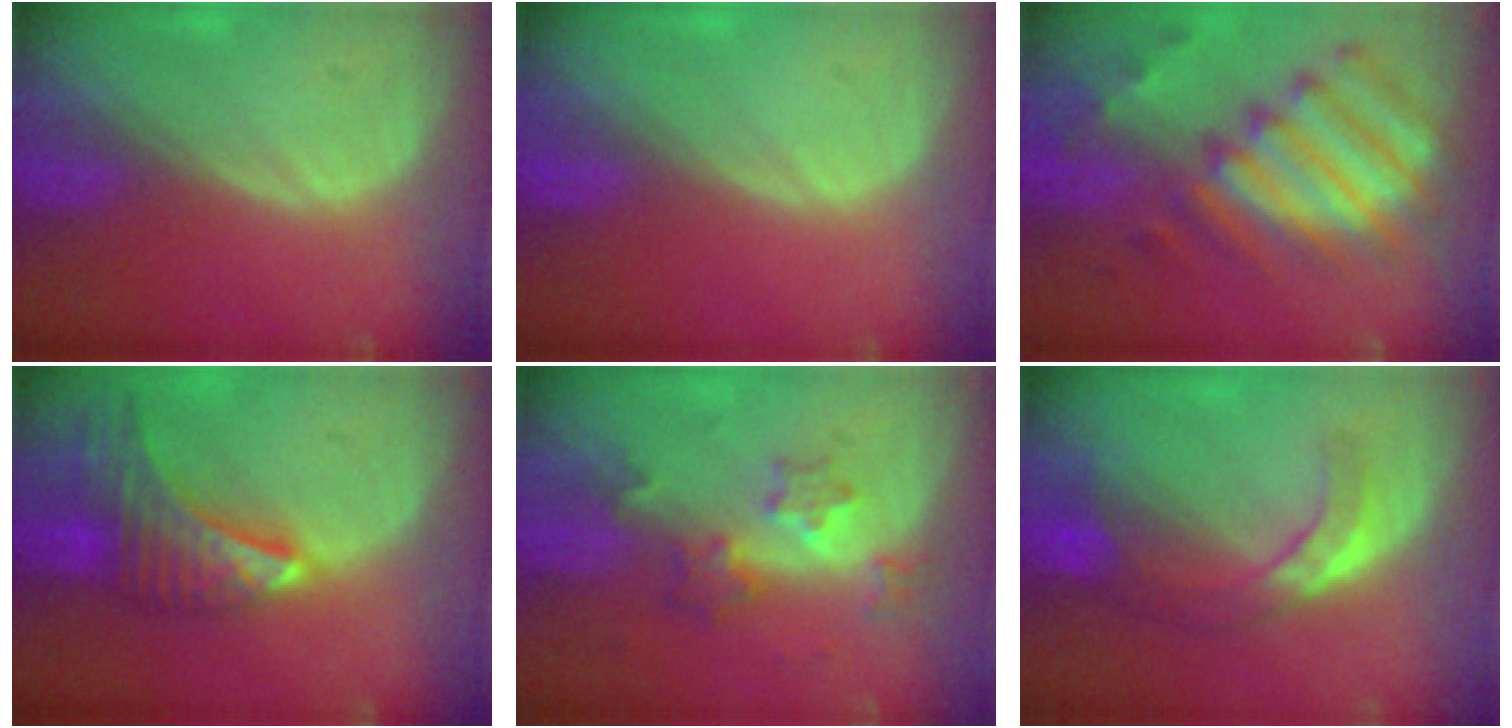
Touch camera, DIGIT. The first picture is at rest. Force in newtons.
{"total": 0.0}
{"total": 12.2, "press": 10.5, "slide": 6.1}
{"total": 9.5, "press": 8.4, "slide": 4.3}
{"total": 6.0, "press": 5.5, "slide": 2.5}
{"total": 7.5, "press": 6.7, "slide": 3.5}